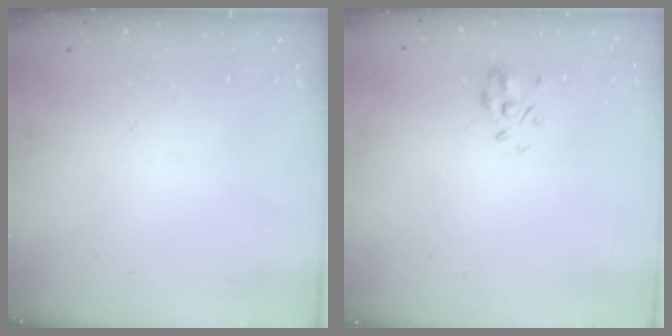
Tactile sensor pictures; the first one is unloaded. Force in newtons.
{"total": 4.3, "press": 4.0, "slide": 1.7}